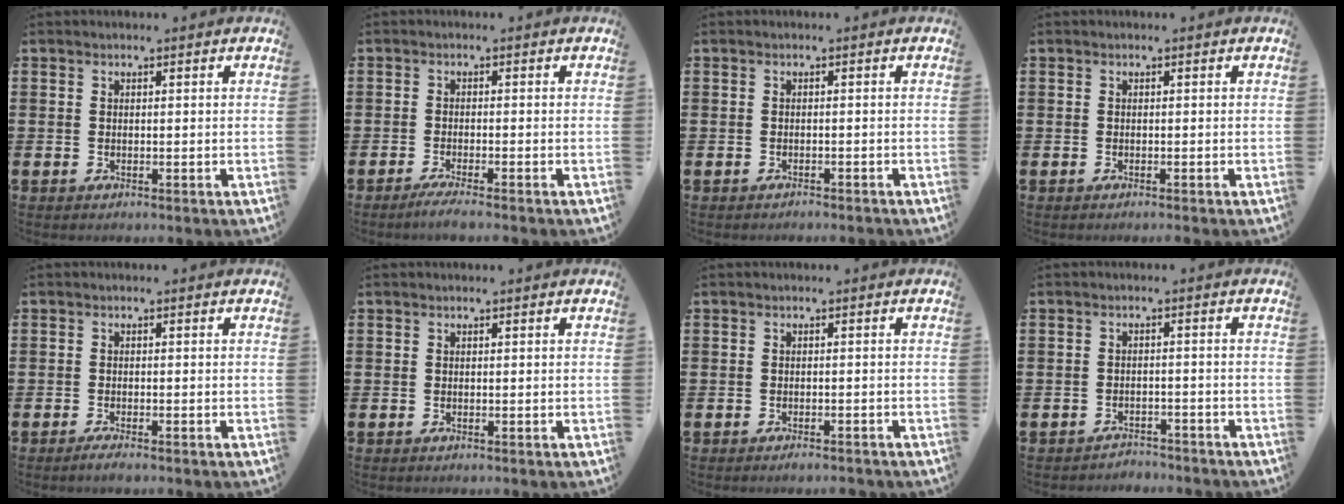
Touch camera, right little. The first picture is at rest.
{"total": 1.7, "force": [-1.3, 0.0, 1.2], "torque": [-0.018, 0.001, -0.024]}
{"total": 0.6, "force": [-0.6, 0.0, -0.1], "torque": [0.000, -0.002, -0.013]}
{"total": 0.0}
{"total": 1.1, "force": [-0.7, 0.1, 0.8], "torque": [-0.015, -0.002, -0.013]}
{"total": 0.0}
{"total": 1.0, "force": [-0.9, 0.0, 0.4], "torque": [-0.009, -0.002, -0.017]}
{"total": 2.0, "force": [-2.0, 0.1, -0.3], "torque": [-0.002, 0.003, -0.044]}